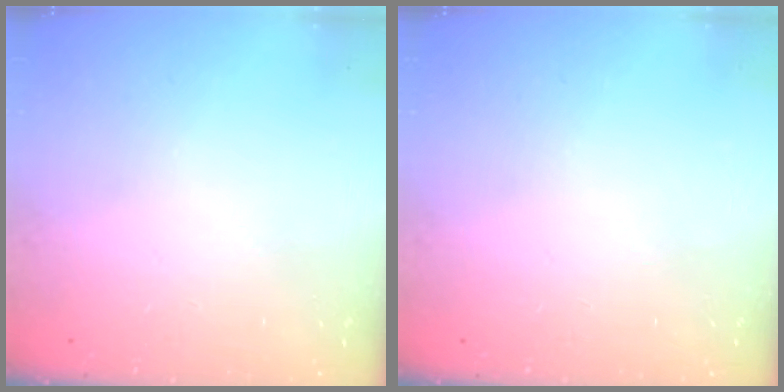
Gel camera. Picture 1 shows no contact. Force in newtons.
{"total": 0.0}